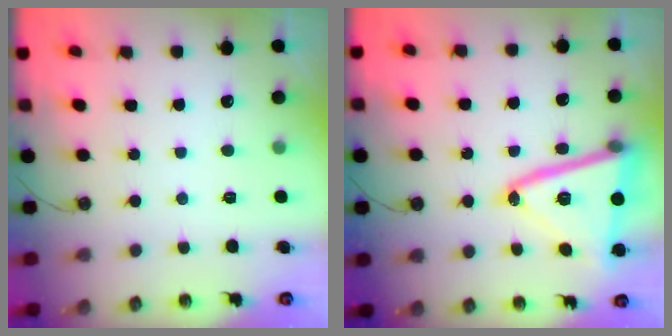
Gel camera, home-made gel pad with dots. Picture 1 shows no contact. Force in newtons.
{"total": 21.1, "press": 20.9, "slide": 2.7}